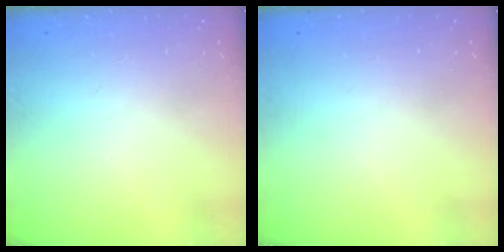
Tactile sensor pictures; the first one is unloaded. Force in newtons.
{"total": 0.0}